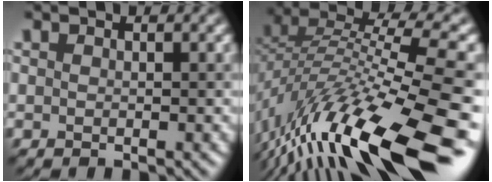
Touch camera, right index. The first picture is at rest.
{"total": 14.3, "force": [-6.7, 3.4, 12.1], "torque": [-0.231, 0.024, -0.120]}